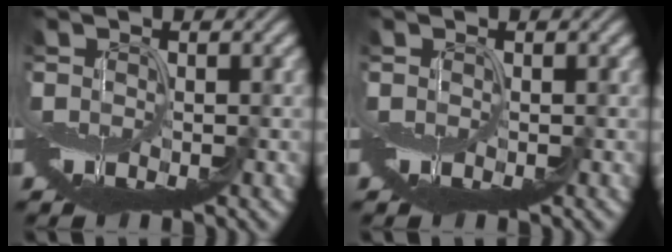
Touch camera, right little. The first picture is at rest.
{"total": 0.0}